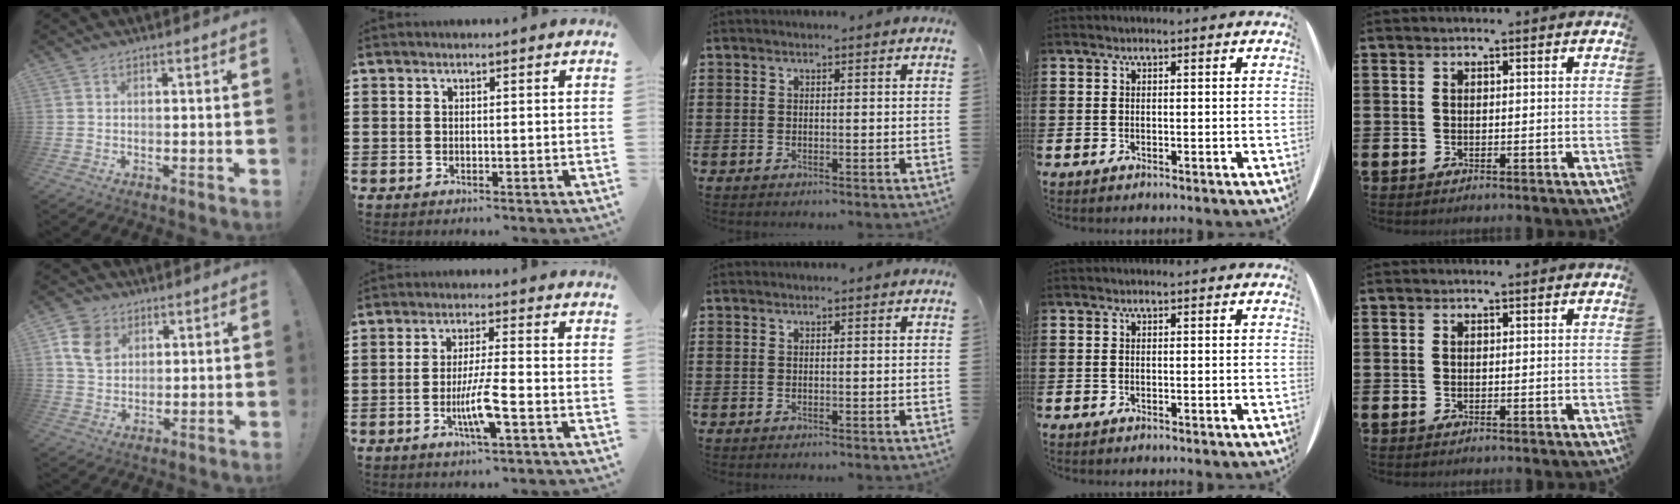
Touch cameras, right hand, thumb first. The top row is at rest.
{"thumb": {"total": 9.3, "force": [4.0, 7.3, 4.1], "torque": [-0.056, -0.012, 0.080]}, "index": {"total": 6.3, "force": [-2.4, 0.3, 5.8], "torque": [-0.116, -0.016, -0.046]}}